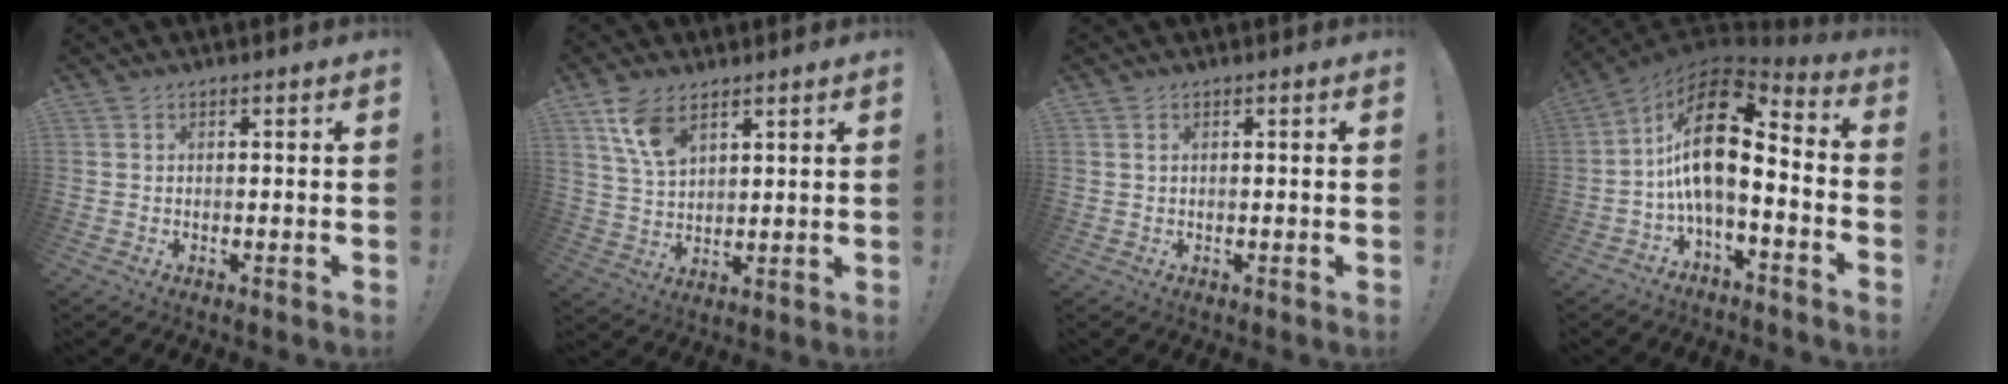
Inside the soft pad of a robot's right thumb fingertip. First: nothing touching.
{"total": 9.3, "force": [5.7, 4.9, 5.6], "torque": [-0.099, -0.021, 0.108]}
{"total": 0.7, "force": [0.4, 0.3, 0.5], "torque": [-0.019, 0.005, 0.008]}
{"total": 17.5, "force": [1.8, 7.7, 15.6], "torque": [-0.276, -0.009, 0.030]}